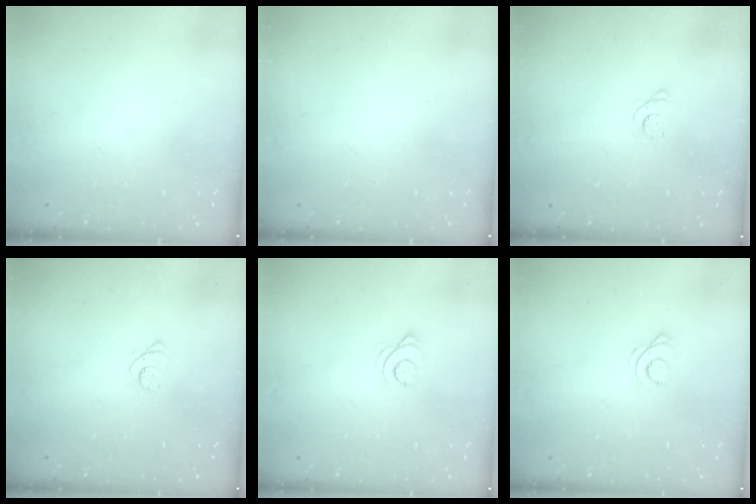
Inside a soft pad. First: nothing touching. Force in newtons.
{"total": 0.0}
{"total": 2.5, "press": 2.5, "slide": 0.3}
{"total": 2.5, "press": 2.5, "slide": 0.3}
{"total": 2.5, "press": 2.5, "slide": 0.2}
{"total": 2.4, "press": 2.4, "slide": 0.3}